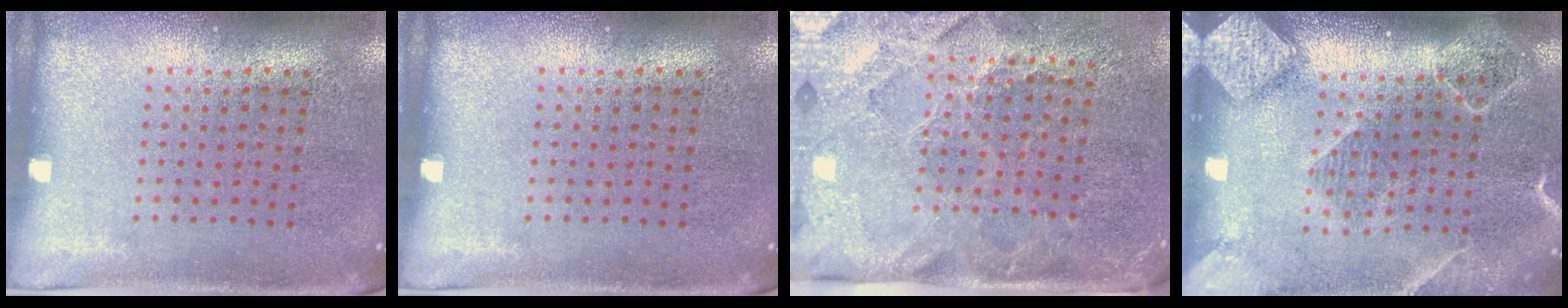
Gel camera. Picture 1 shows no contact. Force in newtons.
{"total": 0.0}
{"total": 3.6, "press": 3.1, "slide": 1.8}
{"total": 2.4, "press": 2.0, "slide": 1.2}